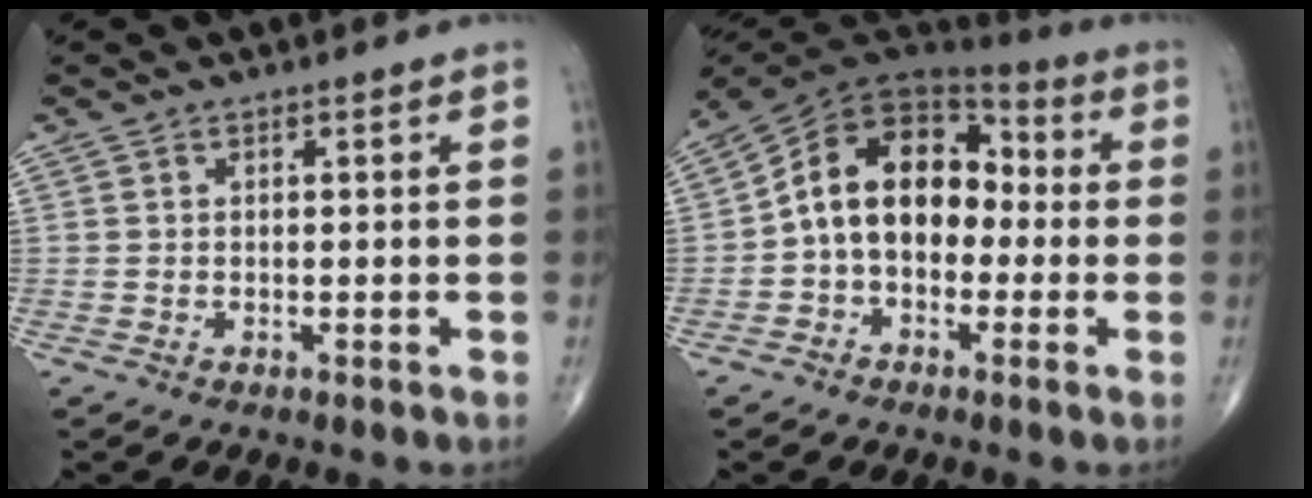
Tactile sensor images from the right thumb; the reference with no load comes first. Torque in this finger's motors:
{"motor_torque": [0.11, 0.63, 0.32, -0.25, 0.24]}